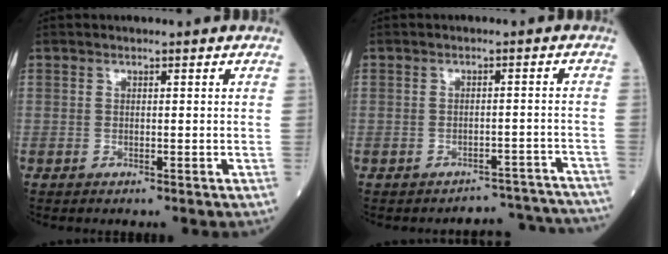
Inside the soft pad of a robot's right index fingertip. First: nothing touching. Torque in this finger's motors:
{"motor_torque": [-0.32, -0.26, -0.89, -0.21]}